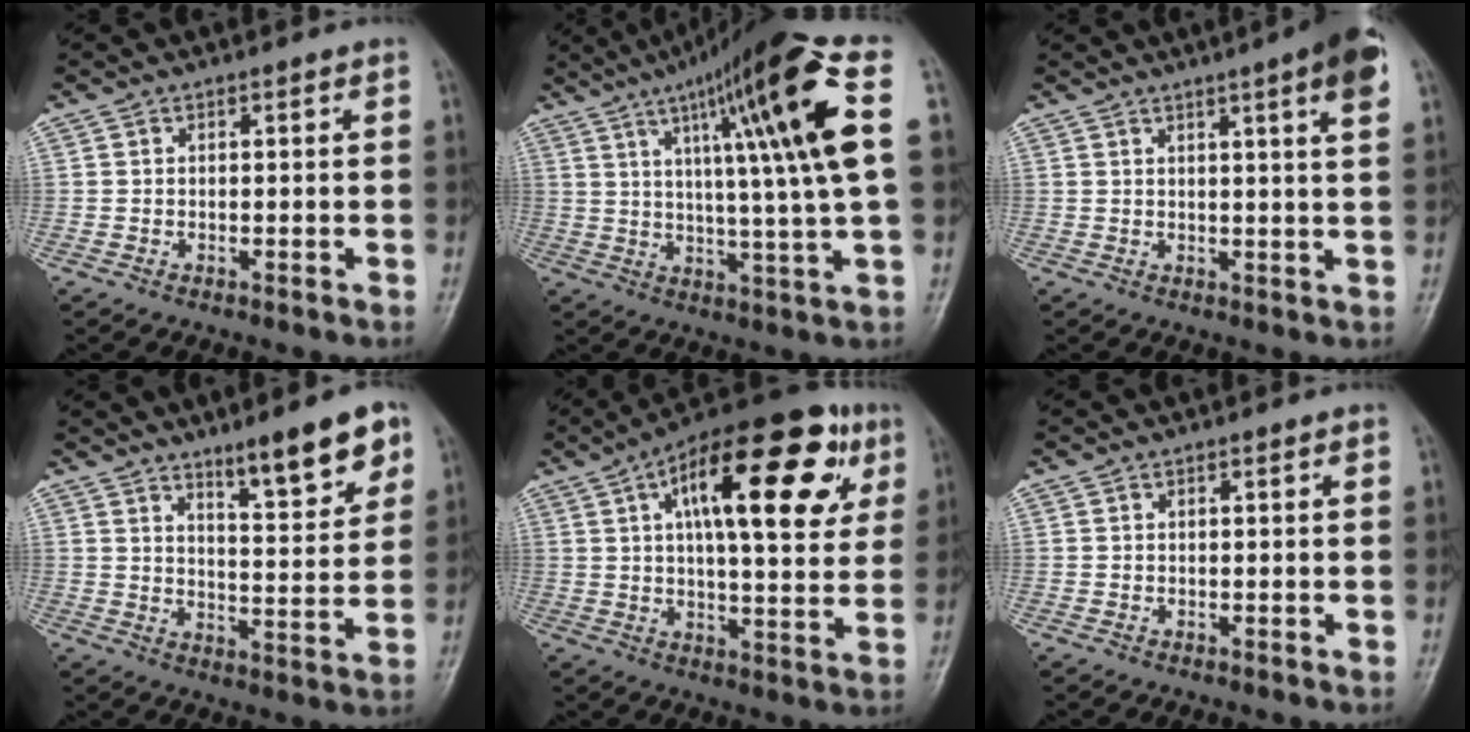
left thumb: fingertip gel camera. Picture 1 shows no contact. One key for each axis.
{"total": 21.7, "fx": 7.0, "fy": 1.7, "fz": 20.5, "tx": -0.313, "ty": 0.001, "tz": 0.100}
{"total": 7.9, "fx": 3.9, "fy": 0.4, "fz": 6.8, "tx": -0.089, "ty": -0.007, "tz": 0.047}
{"total": 11.1, "fx": 7.2, "fy": 2.4, "fz": 8.1, "tx": -0.099, "ty": -0.045, "tz": 0.110}
{"total": 23.8, "fx": 8.5, "fy": 9.3, "fz": 20.3, "tx": -0.272, "ty": 0.007, "tz": 0.116}
{"total": 0.0}